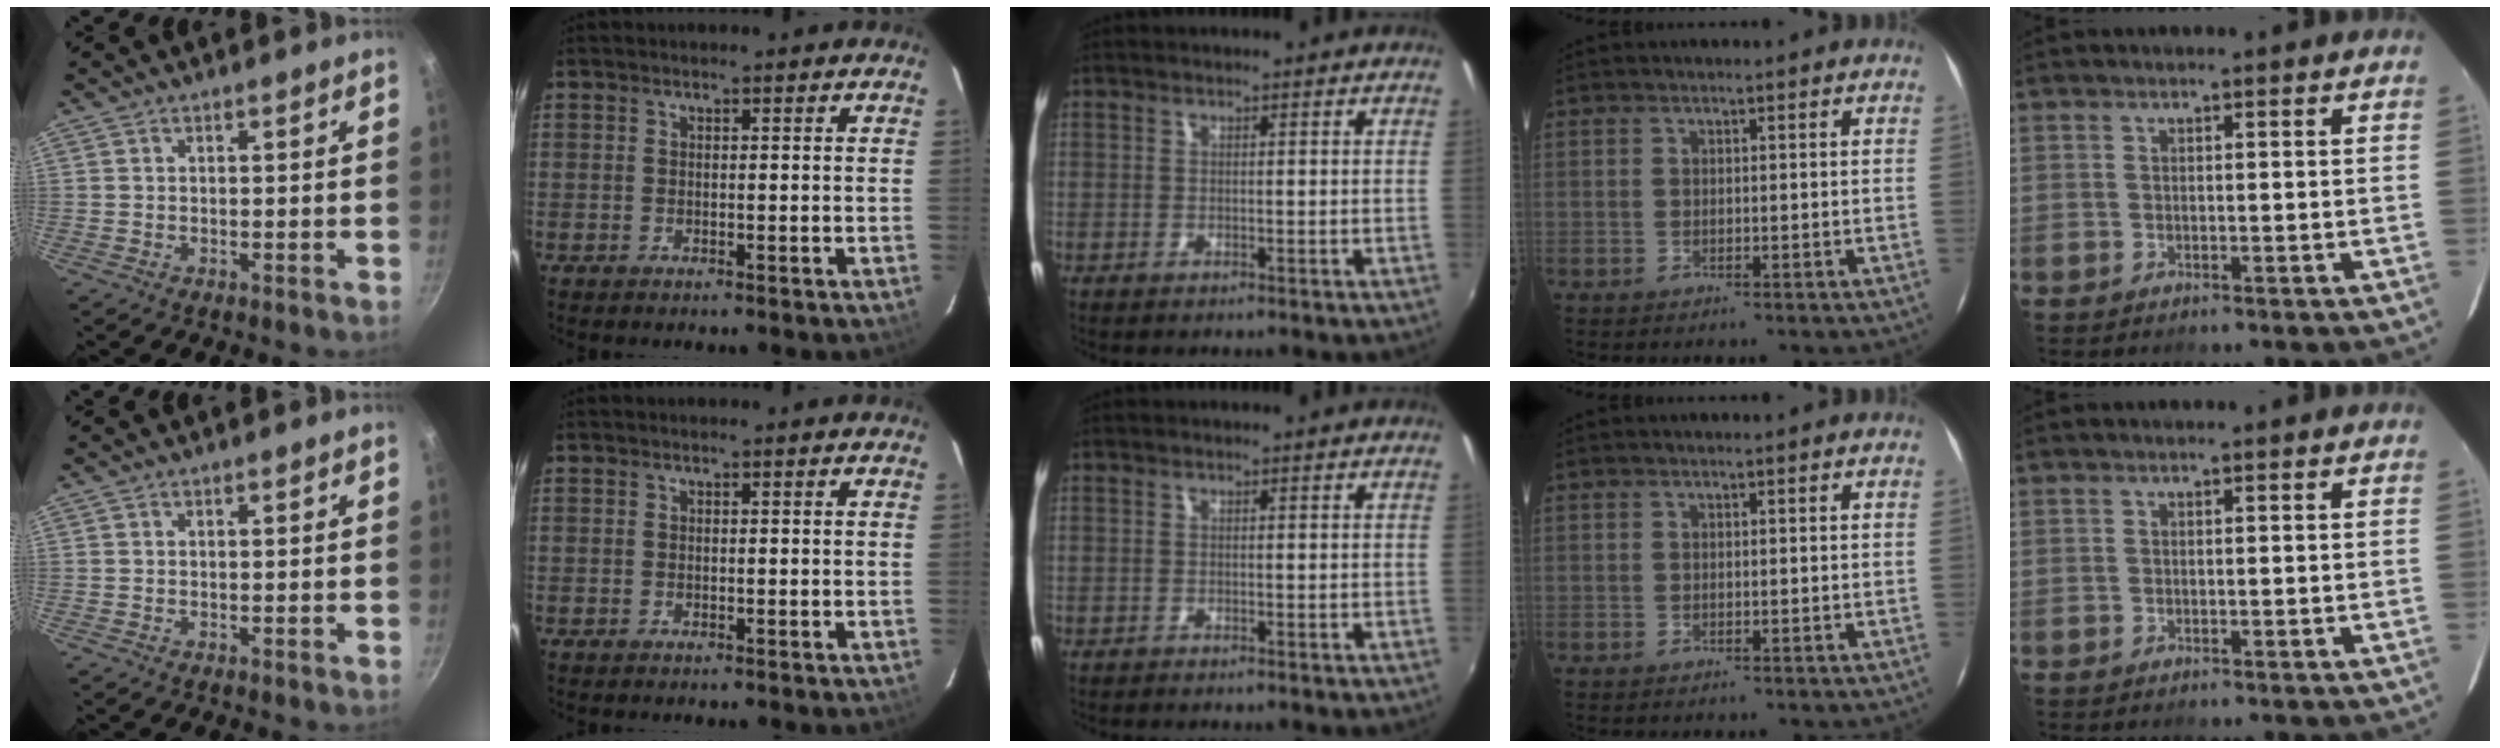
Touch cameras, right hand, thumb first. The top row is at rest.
{}